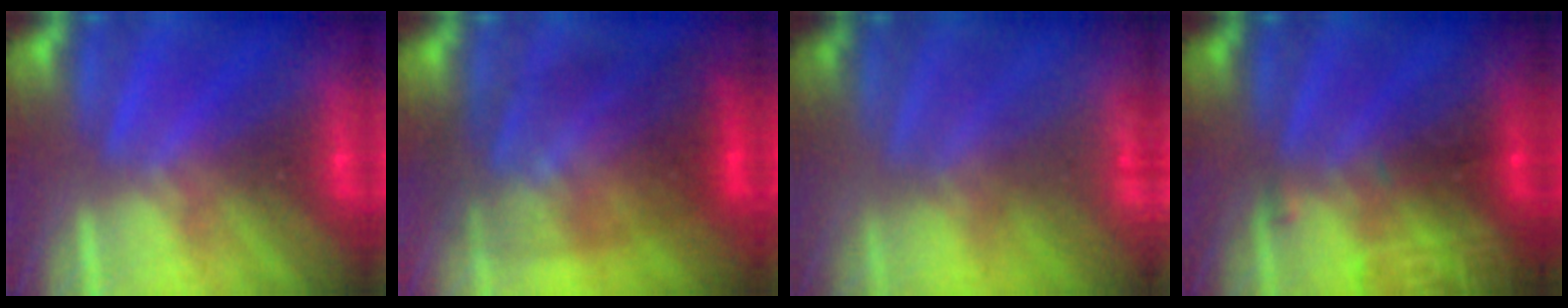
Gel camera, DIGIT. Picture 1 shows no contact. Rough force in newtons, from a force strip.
{"total": 7.3}
{"total": 2.3}
{"total": 3.0}